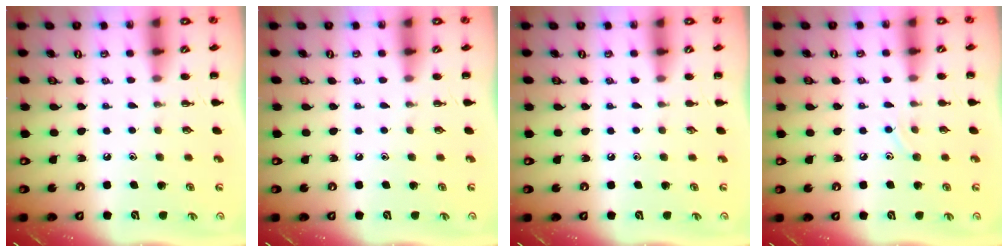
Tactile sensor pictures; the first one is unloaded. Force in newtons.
{"total": 0.0}
{"total": 0.0}
{"total": 6.8, "press": 6.6, "slide": 1.7}